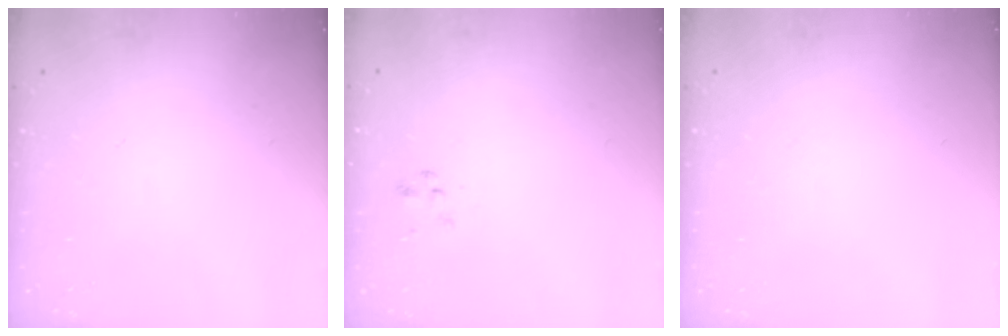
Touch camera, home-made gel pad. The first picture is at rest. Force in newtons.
{"total": 1.6, "press": 1.5, "slide": 0.4}
{"total": 0.0}